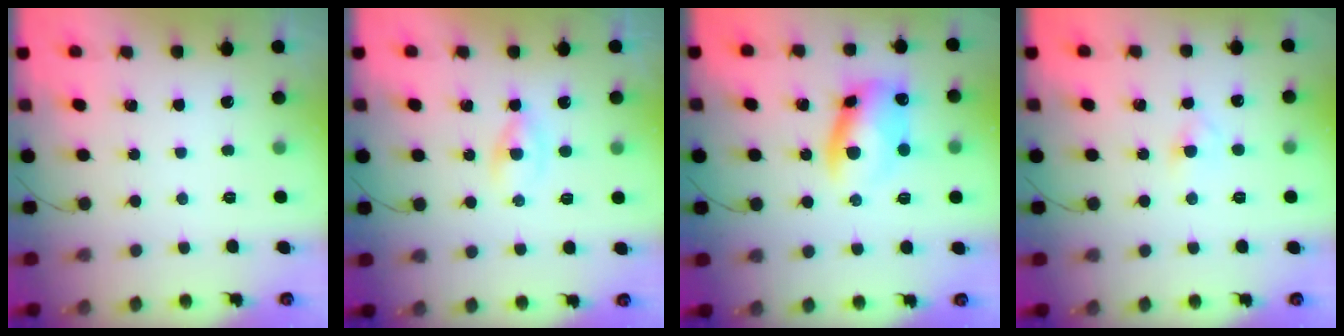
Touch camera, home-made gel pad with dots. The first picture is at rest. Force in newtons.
{"total": 1.5, "press": 1.3, "slide": 0.8}
{"total": 10.1, "press": 10.0, "slide": 1.0}
{"total": 2.5, "press": 2.4, "slide": 0.6}